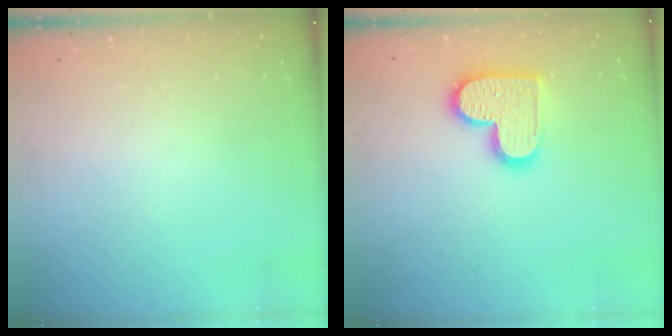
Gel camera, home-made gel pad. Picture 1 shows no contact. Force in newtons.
{"total": 14.2, "press": 14.2, "slide": 1.1}